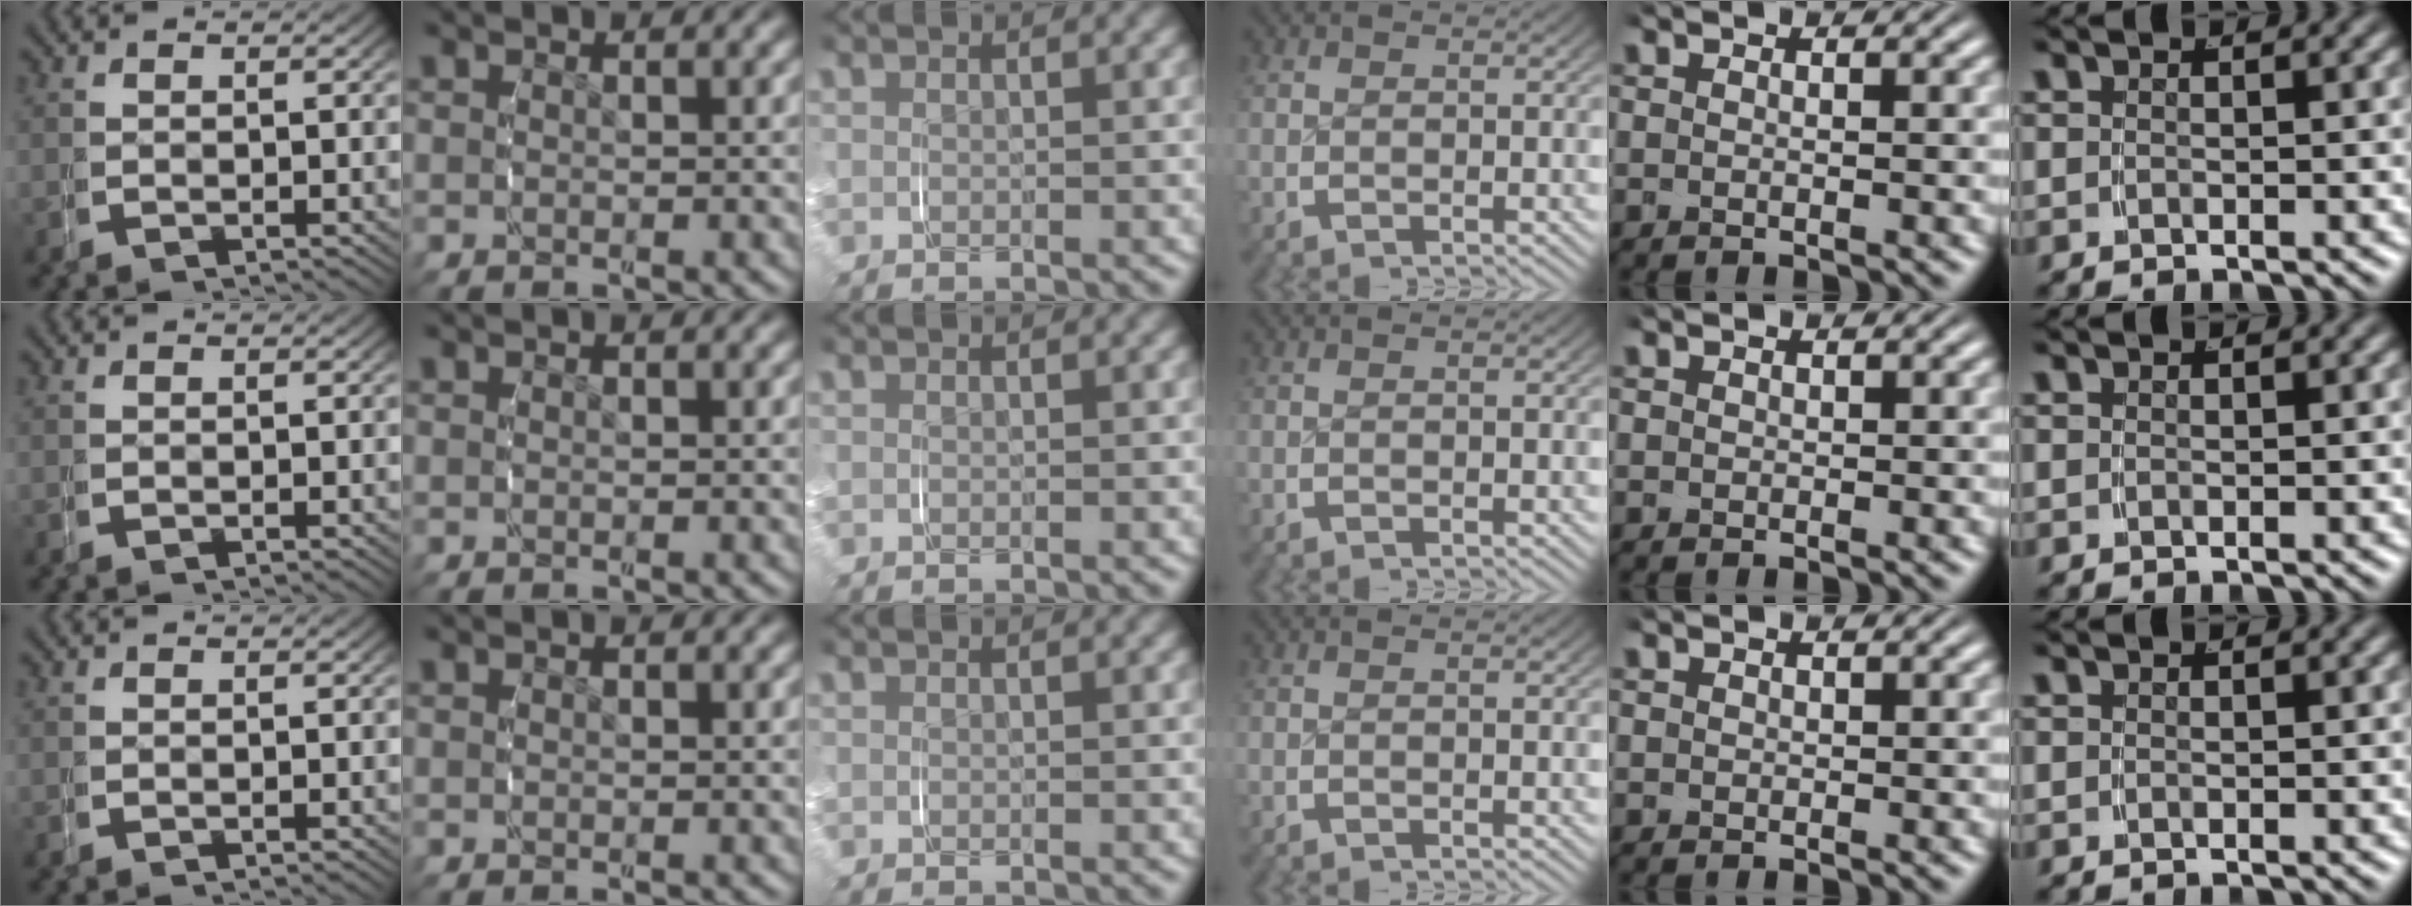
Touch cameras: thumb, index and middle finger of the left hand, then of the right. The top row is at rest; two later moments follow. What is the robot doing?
{"motion": "grasp_and_lifting", "object": "key"}